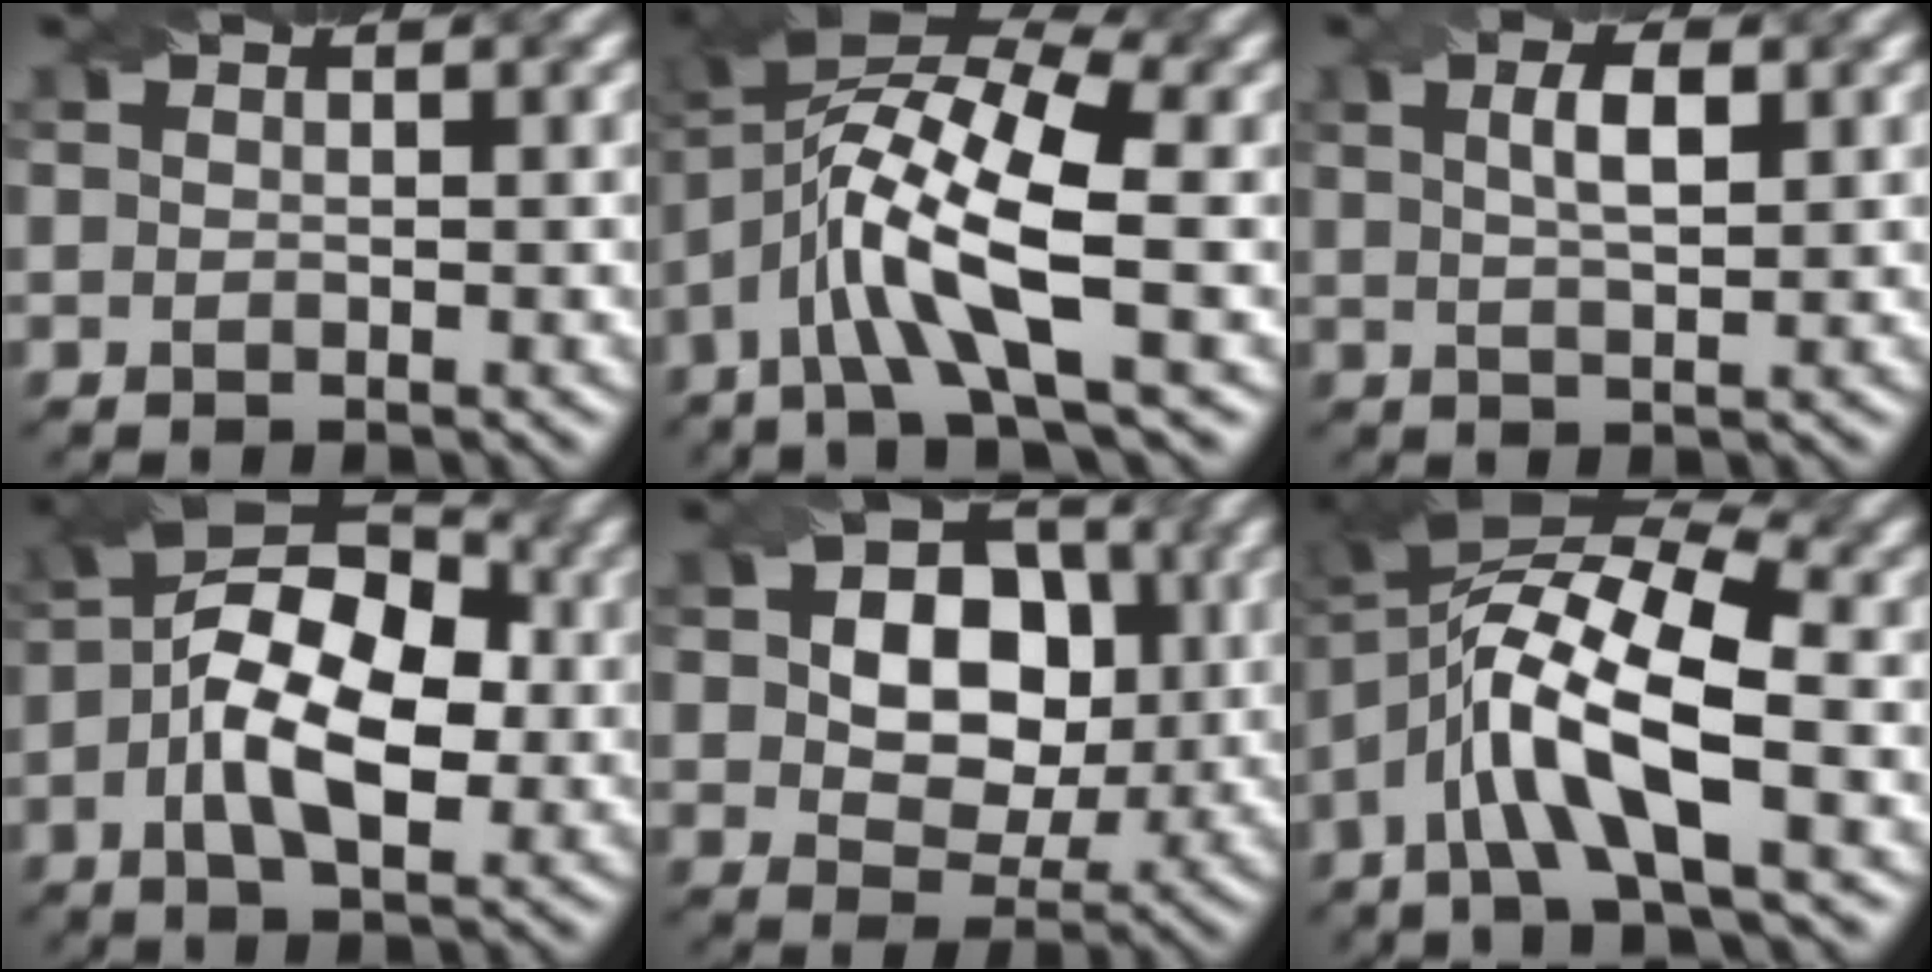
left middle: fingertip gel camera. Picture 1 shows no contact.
{"total": 10.0, "force": [-1.7, 2.8, 9.4], "torque": [-0.186, 0.018, -0.043]}
{"total": 3.0, "force": [1.1, 0.9, 2.7], "torque": [-0.048, 0.006, 0.021]}
{"total": 9.8, "force": [-0.7, 5.0, 8.4], "torque": [-0.141, 0.021, -0.021]}
{"total": 8.7, "force": [1.0, 6.3, 6.0], "torque": [-0.088, 0.005, 0.013]}
{"total": 9.9, "force": [-2.1, 3.0, 9.2], "torque": [-0.181, 0.019, -0.052]}